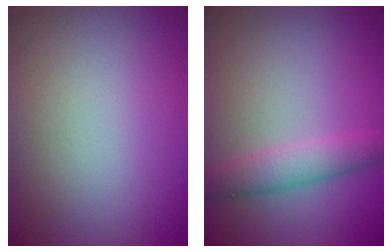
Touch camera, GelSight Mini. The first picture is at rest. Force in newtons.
{"total": 2.9, "press": 2.9, "slide": 0.1}